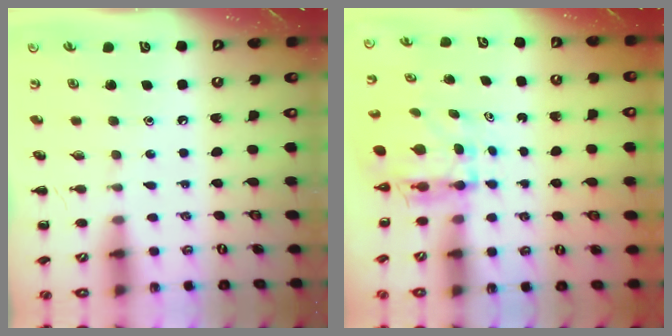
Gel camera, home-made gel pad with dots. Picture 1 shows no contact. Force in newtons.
{"total": 4.2, "press": 4.2, "slide": 0.3}